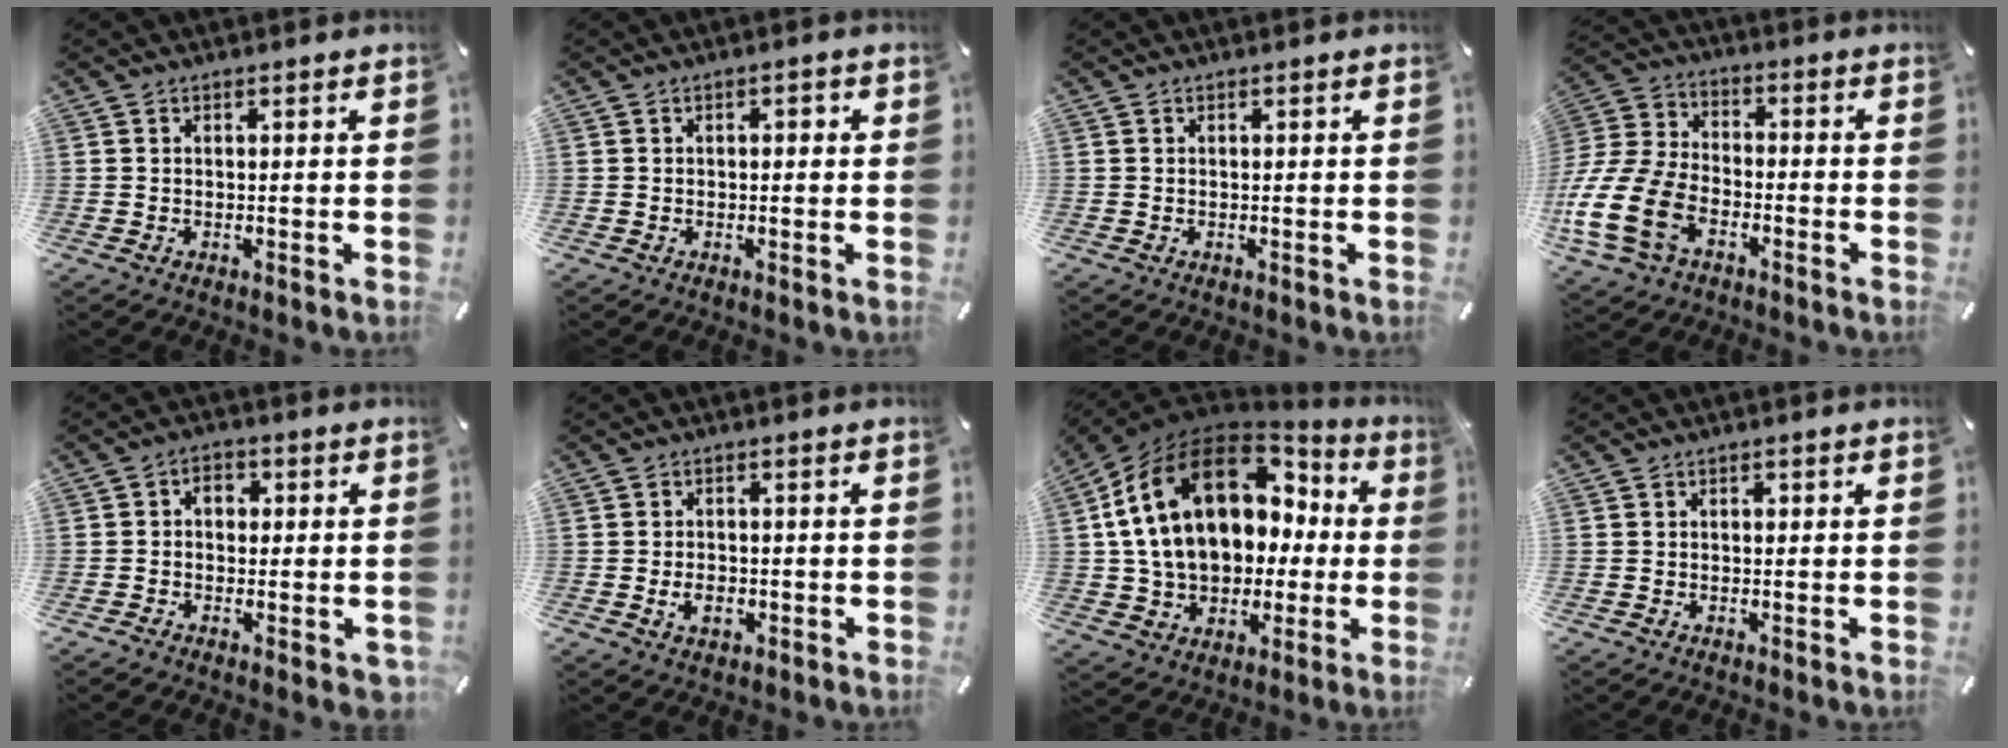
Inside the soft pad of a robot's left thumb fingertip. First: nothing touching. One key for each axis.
{"total": 1.4, "fx": -0.1, "fy": 0.7, "fz": 1.3, "tx": -0.025, "ty": 0.005, "tz": -0.003}
{"total": 0.0}
{"total": 16.0, "fx": -7.2, "fy": 10.8, "fz": 9.3, "tx": -0.206, "ty": 0.034, "tz": -0.133}
{"total": 3.9, "fx": -0.5, "fy": 3.1, "fz": 2.3, "tx": -0.030, "ty": 0.008, "tz": -0.014}
{"total": 3.9, "fx": -1.1, "fy": 2.6, "fz": 2.6, "tx": -0.053, "ty": 0.005, "tz": -0.021}
{"total": 22.4, "fx": 5.3, "fy": 15.7, "fz": 15.2, "tx": -0.296, "ty": -0.010, "tz": 0.094}
{"total": 0.6, "fx": 0.1, "fy": 0.5, "fz": 0.4, "tx": -0.009, "ty": 0.003, "tz": 0.000}